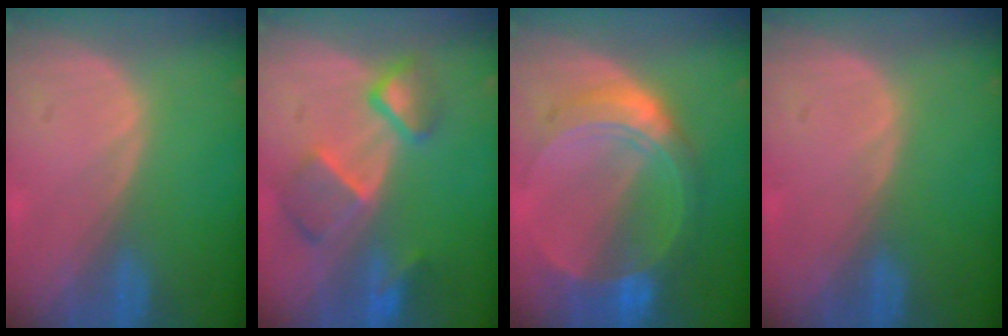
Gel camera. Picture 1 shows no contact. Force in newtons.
{"total": 7.6, "press": 6.7, "slide": 3.5}
{"total": 8.7, "press": 8.7, "slide": 0.6}
{"total": 0.0}